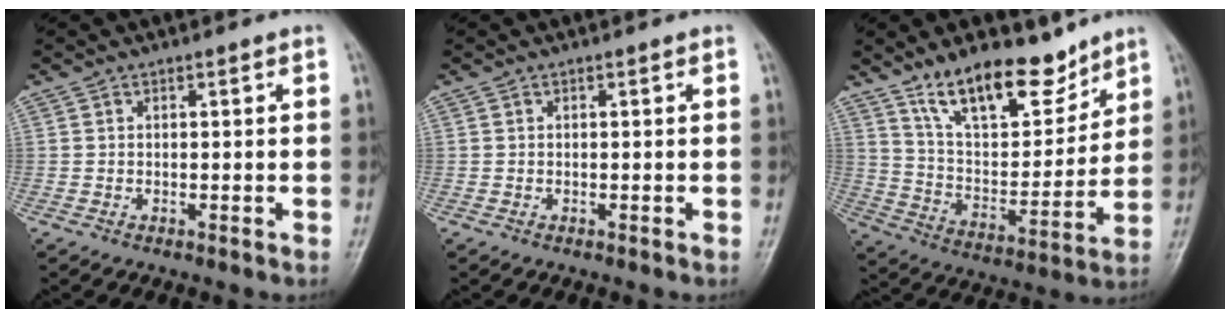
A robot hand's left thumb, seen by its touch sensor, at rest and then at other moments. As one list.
[{"total": 0.0}, {"total": 16.8, "force": [12.3, 6.8, 9.2], "torque": [-0.107, -0.080, 0.221]}]